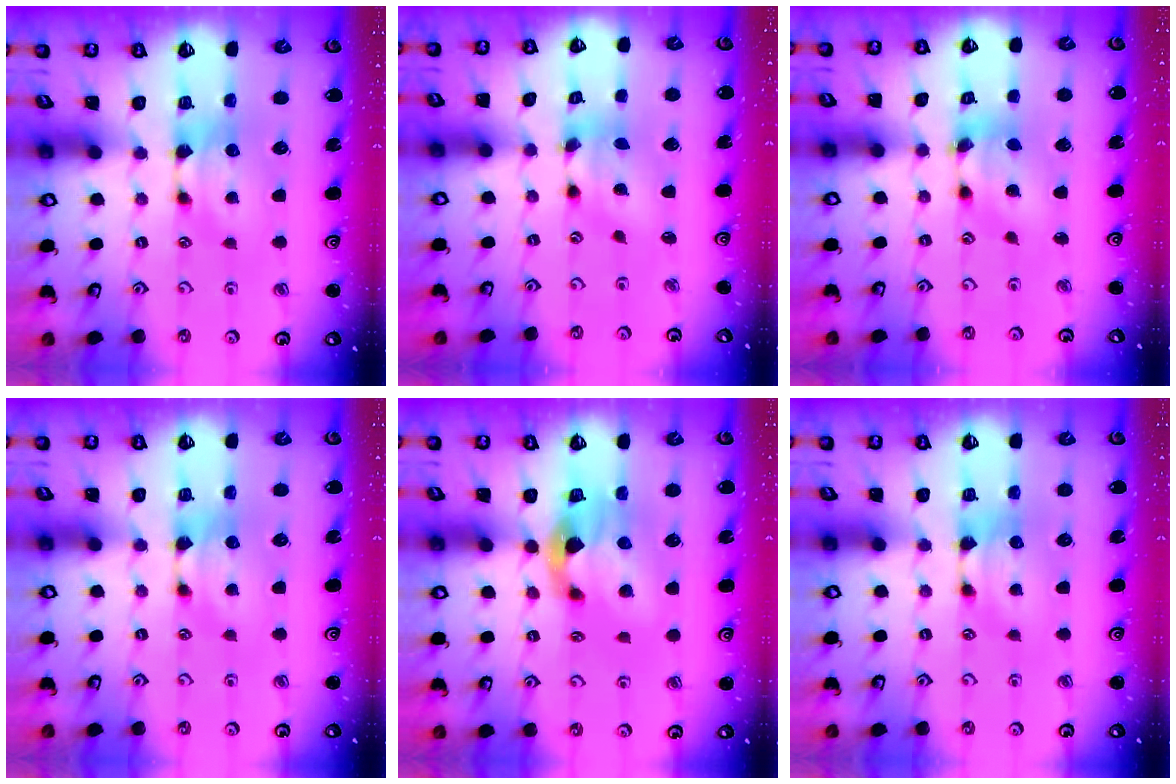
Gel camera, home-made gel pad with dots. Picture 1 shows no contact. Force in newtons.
{"total": 4.7, "press": 4.4, "slide": 1.7}
{"total": 5.9, "press": 5.5, "slide": 2.1}
{"total": 0.0}
{"total": 4.1, "press": 3.8, "slide": 1.6}
{"total": 0.0}